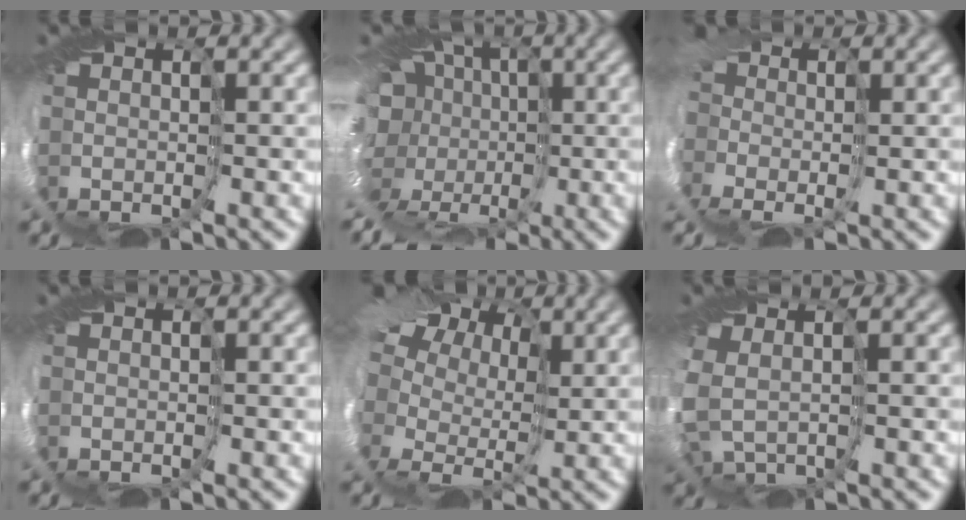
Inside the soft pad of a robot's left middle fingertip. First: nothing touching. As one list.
[{"total": 8.6, "force": [-1.1, 7.2, 4.6], "torque": [-0.099, 0.001, -0.025]}, {"total": 7.2, "force": [-0.7, 5.4, 4.7], "torque": [-0.090, -0.001, -0.037]}, {"total": 0.0}, {"total": 15.3, "force": [7.2, 9.5, 9.6], "torque": [-0.198, 0.057, 0.081]}, {"total": 4.8, "force": [-0.8, 3.3, 3.4], "torque": [-0.111, -0.021, 0.001]}]